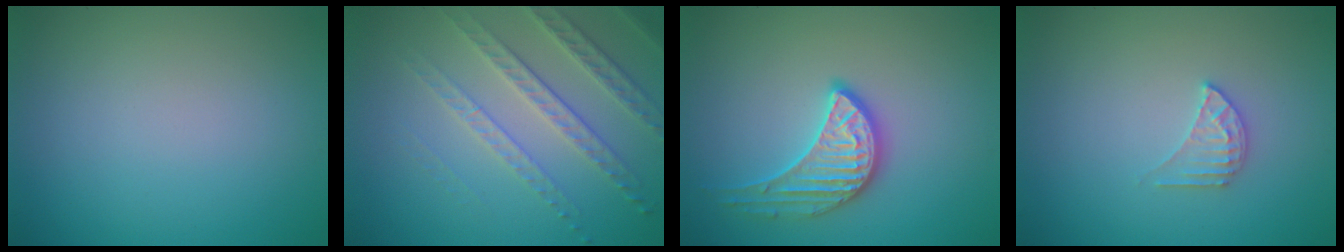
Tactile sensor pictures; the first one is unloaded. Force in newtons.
{"total": 3.8, "press": 3.4, "slide": 1.5}
{"total": 3.3, "press": 3.2, "slide": 0.9}
{"total": 1.7, "press": 1.7, "slide": 0.1}